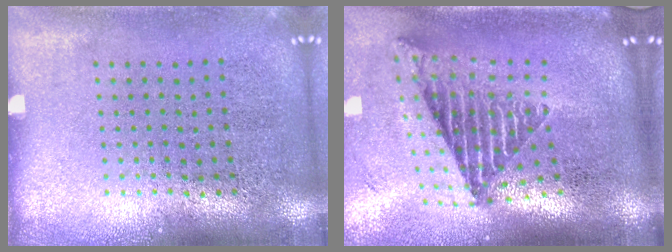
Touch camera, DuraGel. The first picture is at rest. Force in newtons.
{"total": 2.5, "press": 1.7, "slide": 1.9}